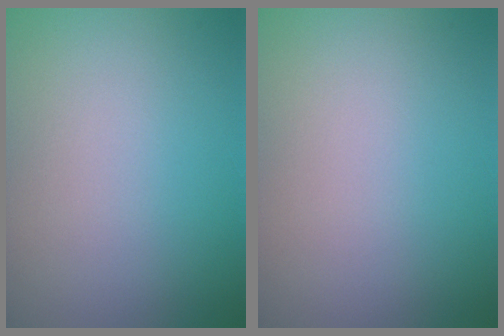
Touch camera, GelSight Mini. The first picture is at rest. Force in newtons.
{"total": 0.0}